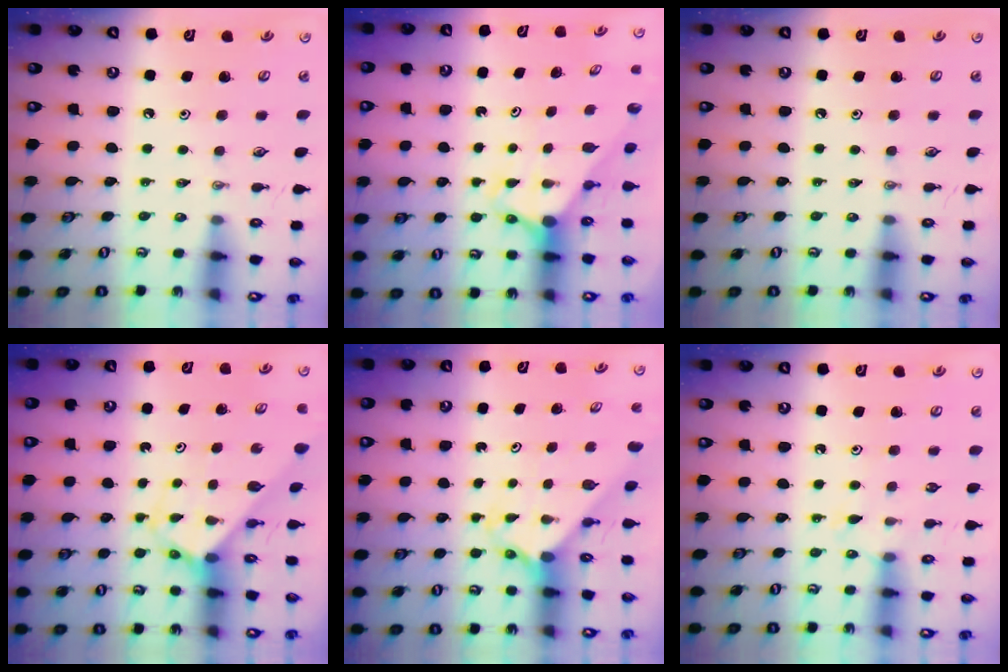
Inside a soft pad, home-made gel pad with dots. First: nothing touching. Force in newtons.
{"total": 2.6, "press": 2.6, "slide": 0.1}
{"total": 0.0}
{"total": 2.7, "press": 2.7, "slide": 0.1}
{"total": 2.4, "press": 2.4, "slide": 0.2}
{"total": 4.4, "press": 4.4, "slide": 0.4}